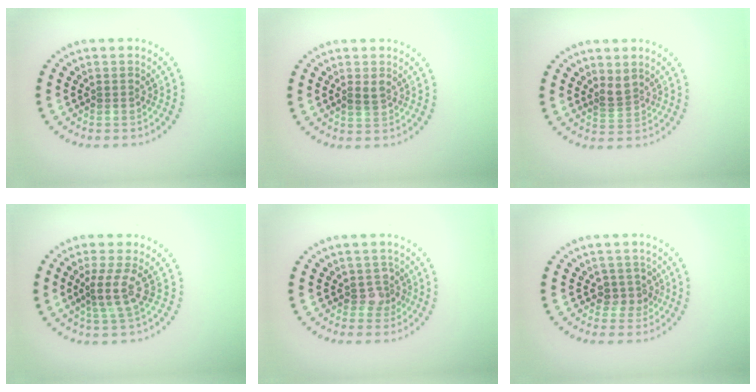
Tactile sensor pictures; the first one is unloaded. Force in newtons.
{"total": 1.1, "press": 1.1, "slide": 0.2}
{"total": 1.6, "press": 1.2, "slide": 1.0}
{"total": 2.9, "press": 2.1, "slide": 2.0}
{"total": 1.7, "press": 1.4, "slide": 1.0}
{"total": 2.0, "press": 1.7, "slide": 1.0}